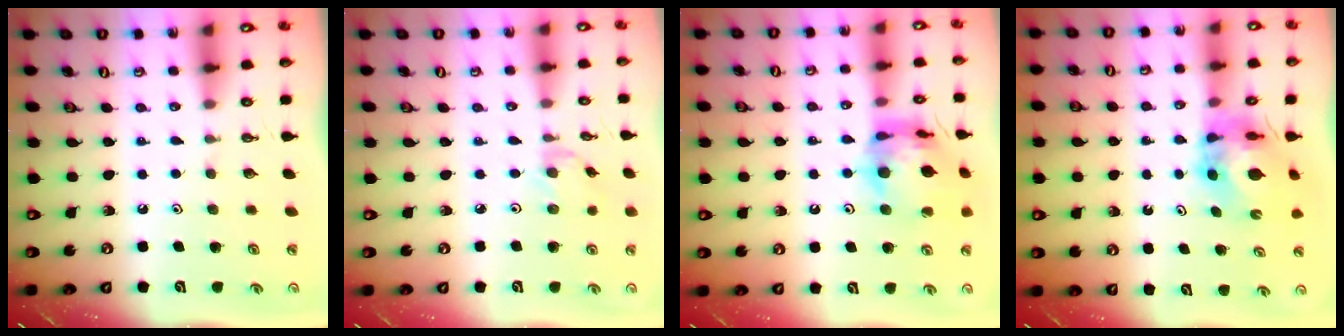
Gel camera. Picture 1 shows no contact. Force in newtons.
{"total": 1.5, "press": 1.5, "slide": 0.3}
{"total": 15.6, "press": 15.4, "slide": 1.9}
{"total": 8.7, "press": 8.7, "slide": 0.9}